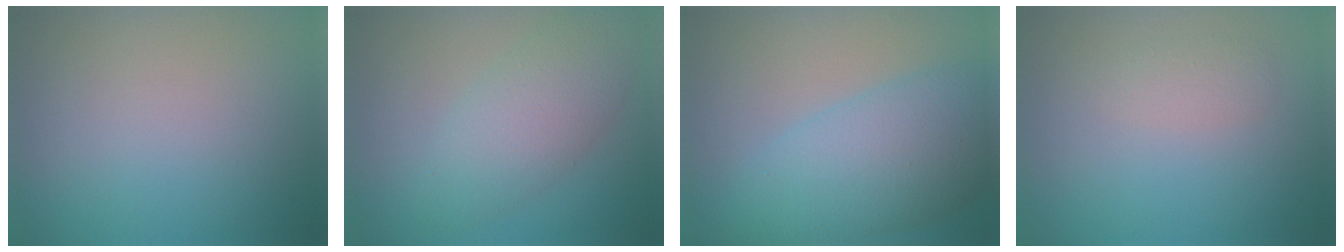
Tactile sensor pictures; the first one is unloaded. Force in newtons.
{"total": 5.0, "press": 5.0, "slide": 0.1}
{"total": 8.0, "press": 8.0, "slide": 0.1}
{"total": 1.3, "press": 1.3, "slide": 0.1}